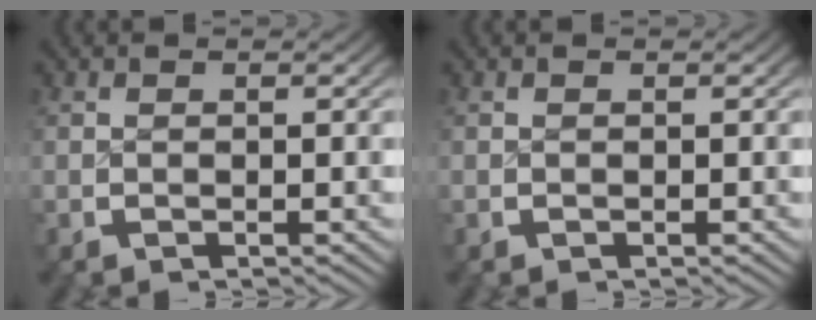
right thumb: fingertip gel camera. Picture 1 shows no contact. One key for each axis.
{"total": 0.0}